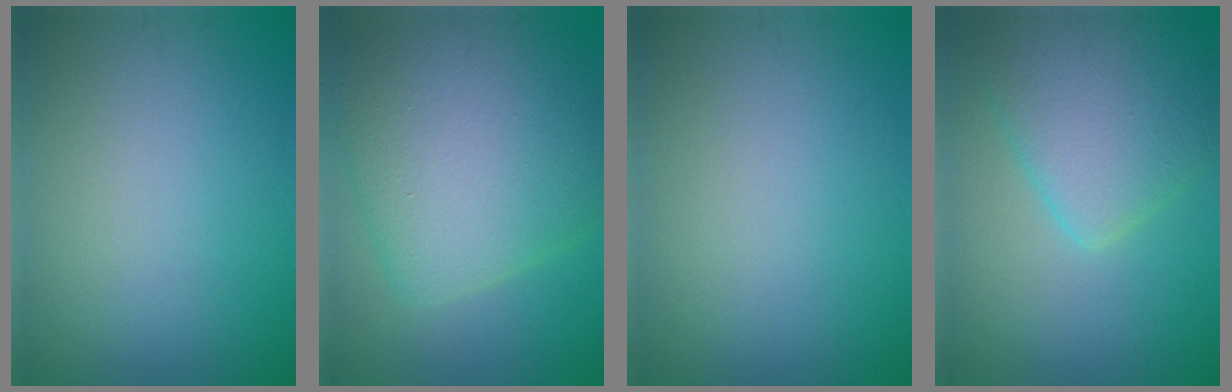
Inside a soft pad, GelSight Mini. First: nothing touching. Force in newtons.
{"total": 10.9, "press": 10.9, "slide": 0.4}
{"total": 0.0}
{"total": 6.8, "press": 6.8, "slide": 0.3}